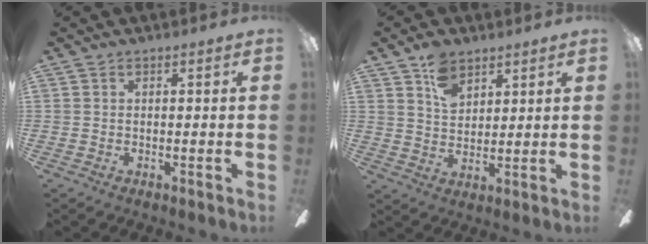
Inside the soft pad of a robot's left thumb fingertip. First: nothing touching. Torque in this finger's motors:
{"motor_torque": [0.86, 0.31, 0.48, -0.60, 0.01]}